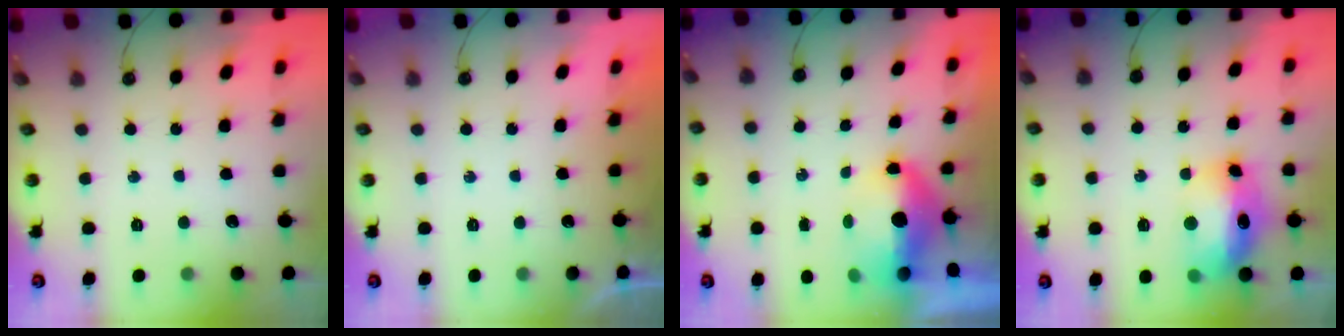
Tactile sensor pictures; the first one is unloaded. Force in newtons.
{"total": 0.0}
{"total": 7.5, "press": 7.4, "slide": 1.2}
{"total": 13.9, "press": 13.9, "slide": 1.2}